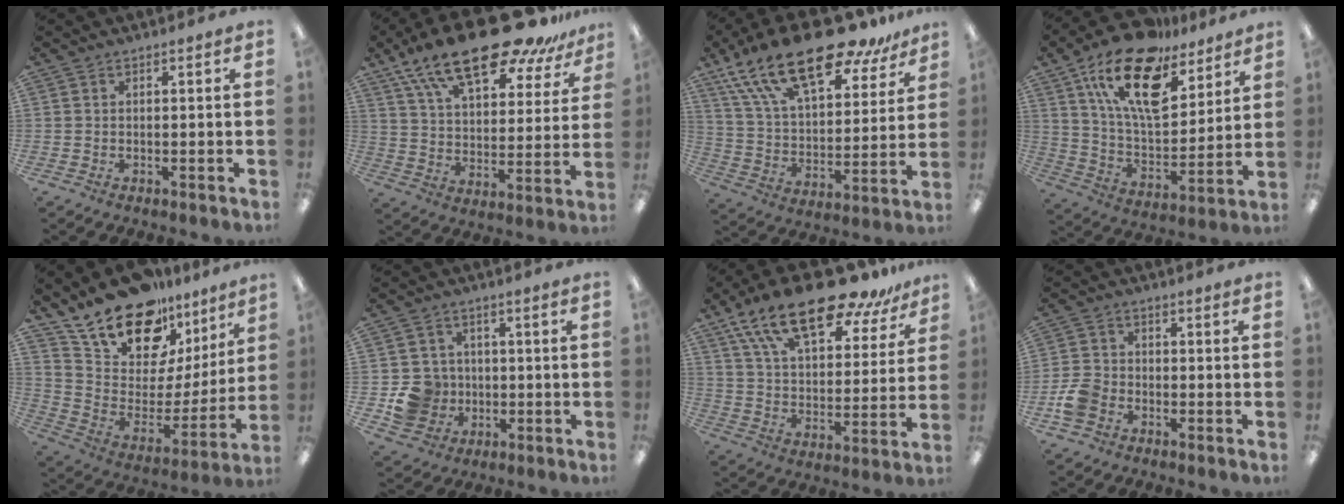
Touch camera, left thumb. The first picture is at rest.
{"total": 23.1, "force": [16.9, 8.0, 13.6], "torque": [-0.231, -0.106, 0.289]}
{"total": 25.1, "force": [17.8, 9.5, 15.0], "torque": [-0.264, -0.106, 0.307]}
{"total": 21.4, "force": [13.6, 9.9, 13.3], "torque": [-0.230, -0.069, 0.239]}
{"total": 19.6, "force": [15.8, 9.1, 7.1], "torque": [-0.131, -0.122, 0.285]}
{"total": 9.2, "force": [-1.7, 8.8, 2.4], "torque": [-0.060, 0.016, -0.020]}
{"total": 22.6, "force": [16.1, 8.7, 13.3], "torque": [-0.234, -0.094, 0.279]}
{"total": 6.0, "force": [-2.9, 4.4, 2.9], "torque": [-0.062, 0.015, -0.053]}